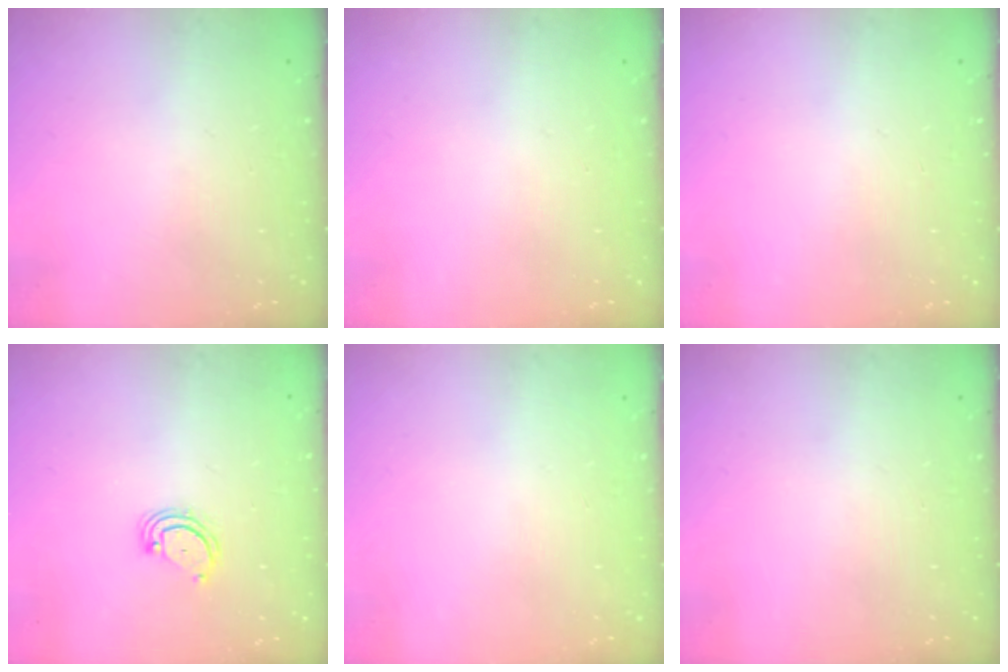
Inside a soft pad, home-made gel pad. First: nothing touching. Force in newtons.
{"total": 0.0}
{"total": 0.0}
{"total": 3.5, "press": 3.4, "slide": 0.4}
{"total": 0.0}
{"total": 0.0}